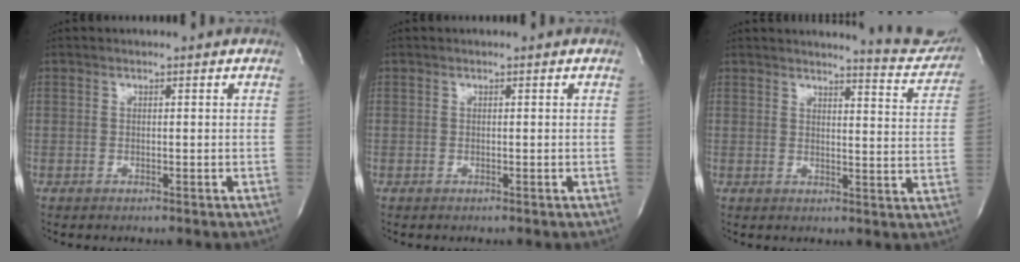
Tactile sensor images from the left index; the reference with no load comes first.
{"total": 0.0}
{"total": 9.9, "force": [9.8, 0.4, 1.5], "torque": [-0.011, -0.062, 0.094]}